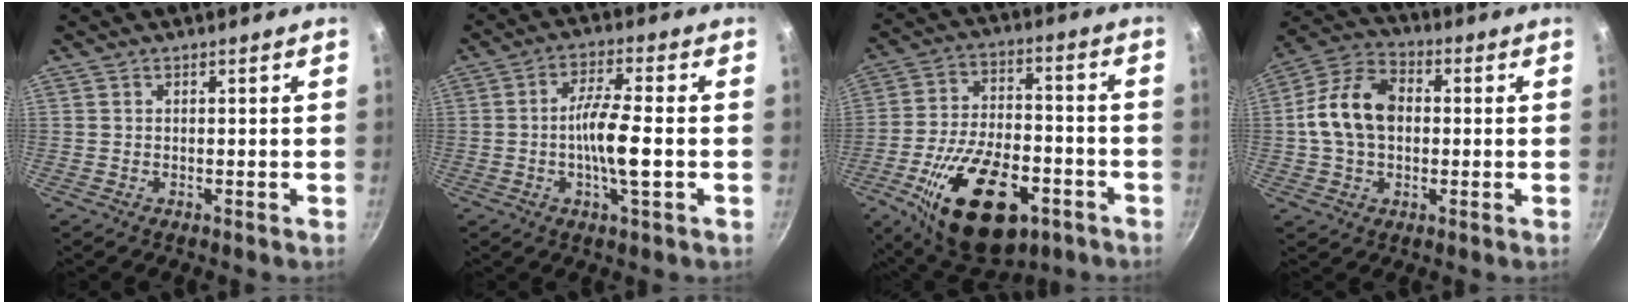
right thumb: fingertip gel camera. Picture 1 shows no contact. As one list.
[{"total": 8.3, "force": [-1.3, 1.5, 8.1], "torque": [-0.153, 0.014, -0.030]}, {"total": 23.2, "force": [-10.0, 12.5, 16.8], "torque": [-0.273, 0.035, -0.155]}, {"total": 13.1, "force": [0.5, 9.3, 9.2], "torque": [-0.148, 0.027, -0.008]}]